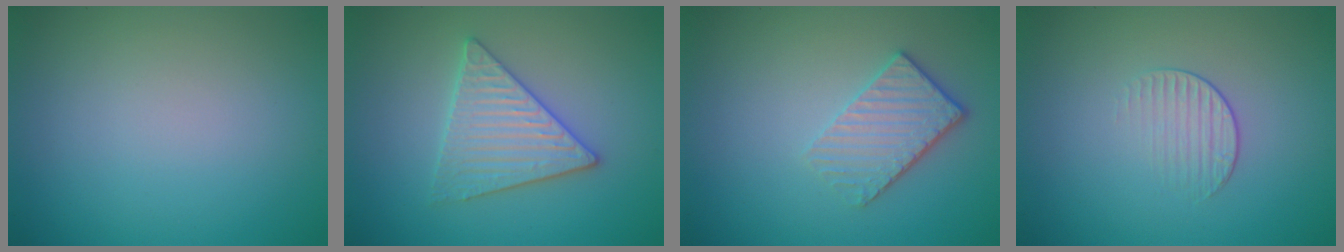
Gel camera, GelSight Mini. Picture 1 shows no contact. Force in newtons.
{"total": 3.7, "press": 3.7, "slide": 0.4}
{"total": 3.3, "press": 2.8, "slide": 1.7}
{"total": 1.5, "press": 0.7, "slide": 1.3}